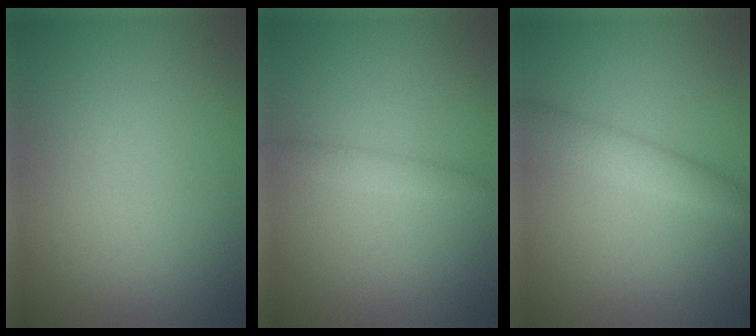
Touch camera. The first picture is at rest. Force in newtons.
{"total": 1.4, "press": 1.4, "slide": 0.1}
{"total": 2.7, "press": 2.7, "slide": 0.0}